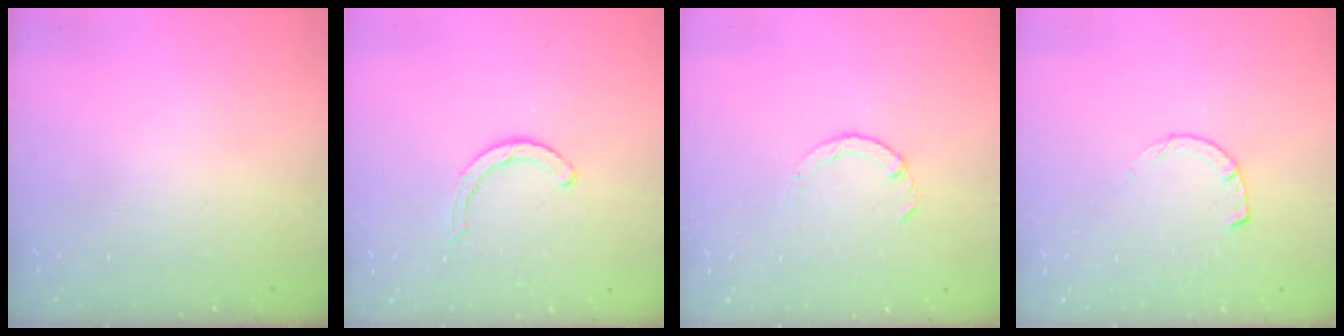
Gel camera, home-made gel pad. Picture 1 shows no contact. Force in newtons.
{"total": 3.5, "press": 3.4, "slide": 0.6}
{"total": 2.2, "press": 2.1, "slide": 0.4}
{"total": 4.1, "press": 4.0, "slide": 0.8}